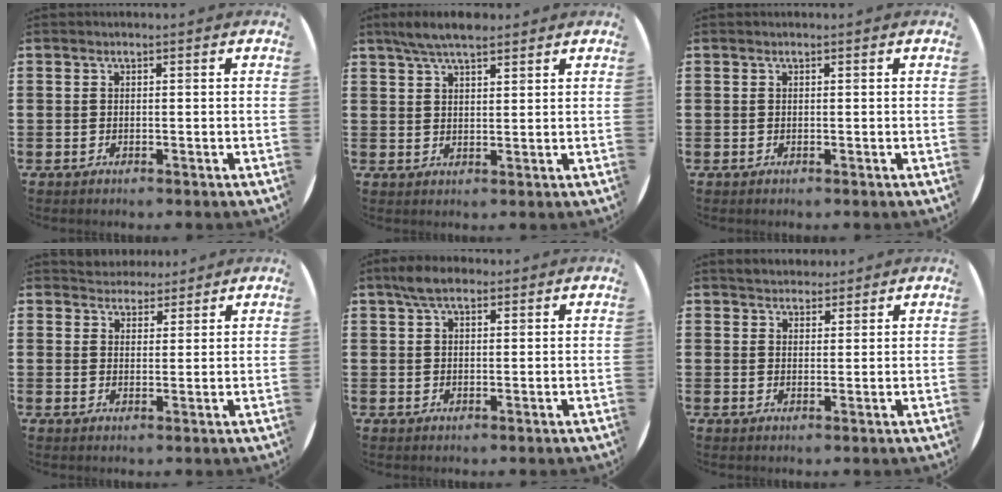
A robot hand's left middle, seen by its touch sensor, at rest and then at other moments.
{"total": 5.0, "force": [4.1, 1.2, 2.6], "torque": [-0.059, -0.001, 0.075]}
{"total": 0.0}
{"total": 3.3, "force": [3.2, 1.0, -0.2], "torque": [-0.006, -0.008, 0.061]}
{"total": 3.9, "force": [2.8, 1.5, 2.3], "torque": [-0.043, 0.006, 0.048]}
{"total": 2.7, "force": [2.6, 0.7, 0.0], "torque": [0.003, -0.003, 0.049]}